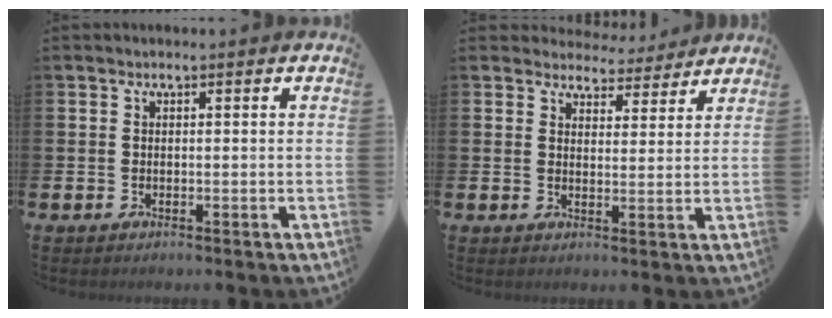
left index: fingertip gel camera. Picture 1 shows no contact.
{"total": 4.1, "force": [4.0, 1.1, -0.4], "torque": [0.006, -0.034, 0.068]}